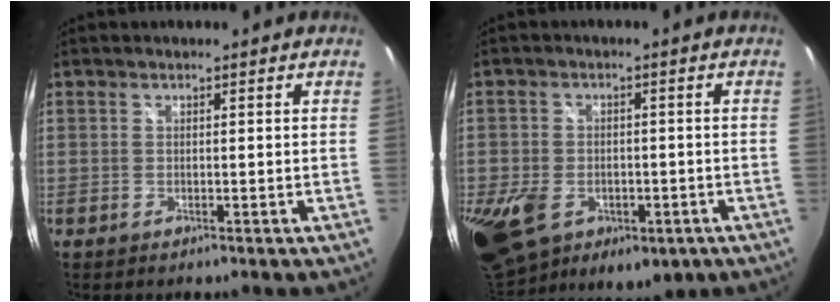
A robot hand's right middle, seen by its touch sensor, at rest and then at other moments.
{"total": 18.7, "force": [-6.4, 12.9, 11.9], "torque": [-0.282, -0.034, -0.082]}